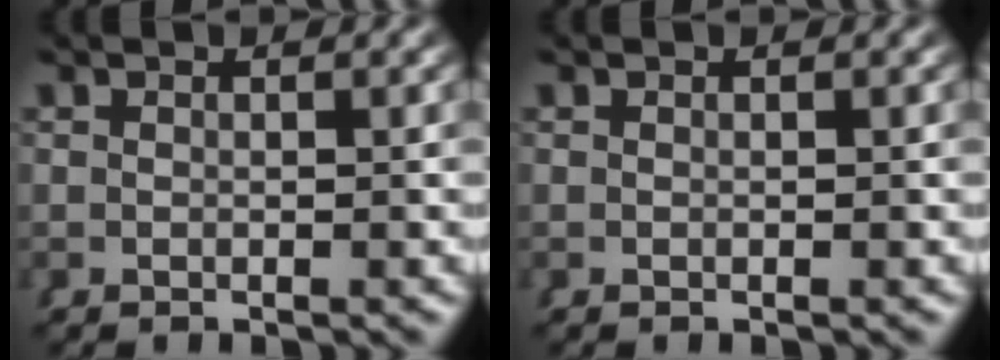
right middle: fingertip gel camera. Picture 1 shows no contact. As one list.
[{"total": 0.0}]